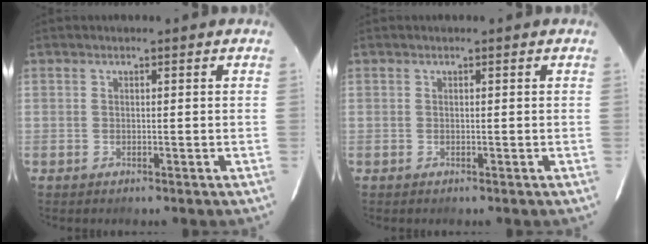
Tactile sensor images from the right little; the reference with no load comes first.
{"total": 0.0}